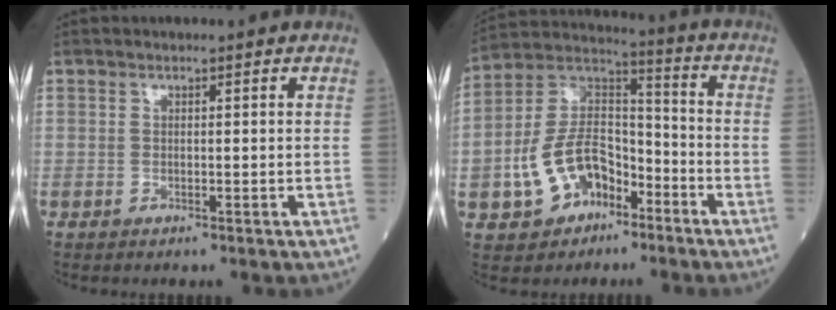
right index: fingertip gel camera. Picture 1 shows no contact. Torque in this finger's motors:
{"motor_torque": [0.43, -0.31, 0.24, 0.13]}